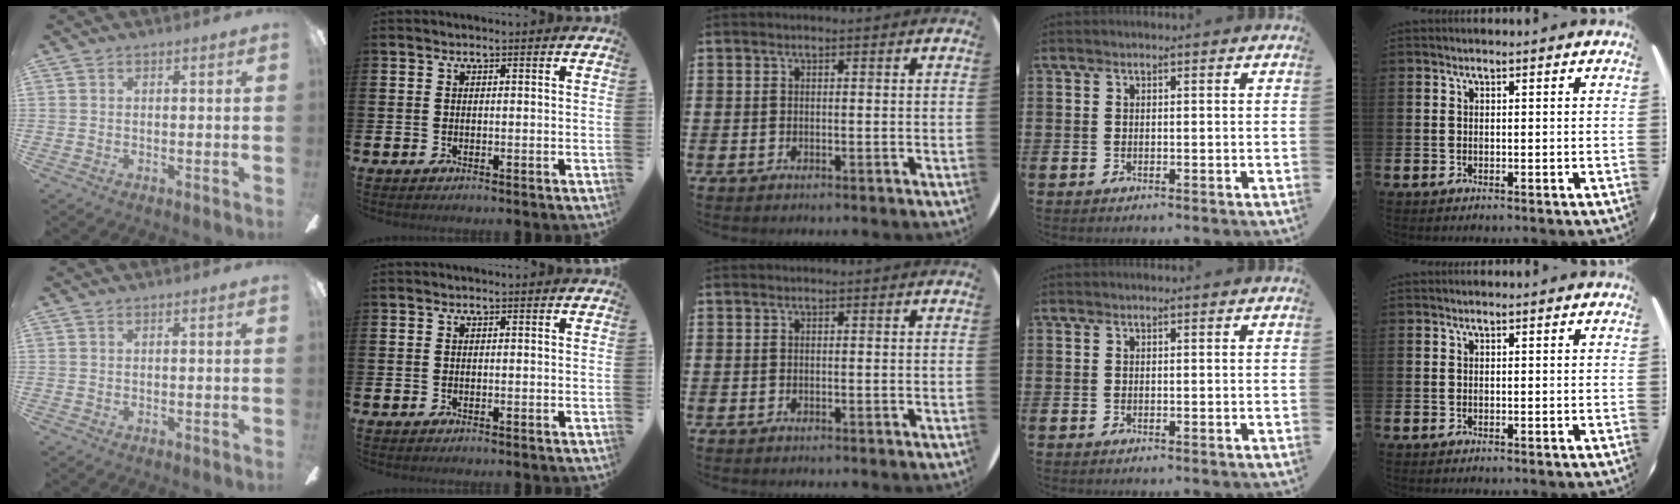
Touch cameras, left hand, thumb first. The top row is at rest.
{}